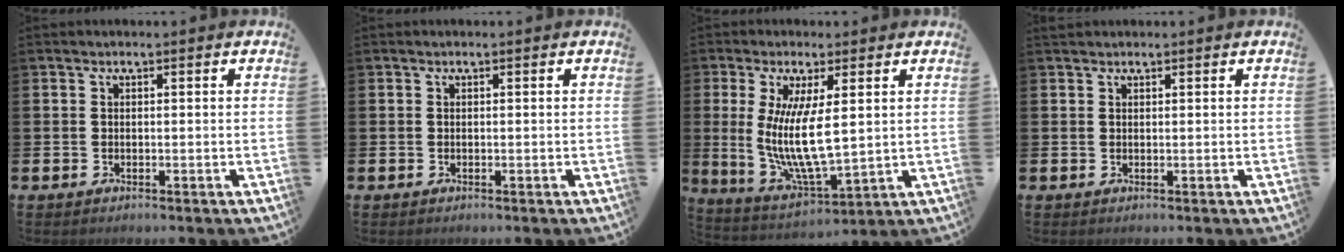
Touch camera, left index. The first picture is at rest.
{"total": 0.0}
{"total": 9.6, "force": [2.0, 2.8, 8.9], "torque": [-0.173, -0.028, 0.031]}
{"total": 0.9, "force": [0.8, 0.3, 0.1], "torque": [0.007, 0.001, 0.013]}